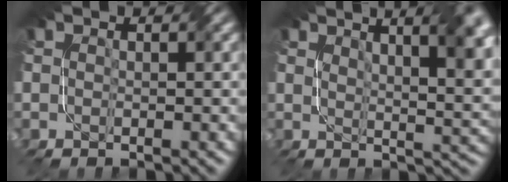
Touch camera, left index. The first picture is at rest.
{"total": 9.8, "force": [5.1, 3.8, 7.4], "torque": [-0.062, 0.022, 0.064]}